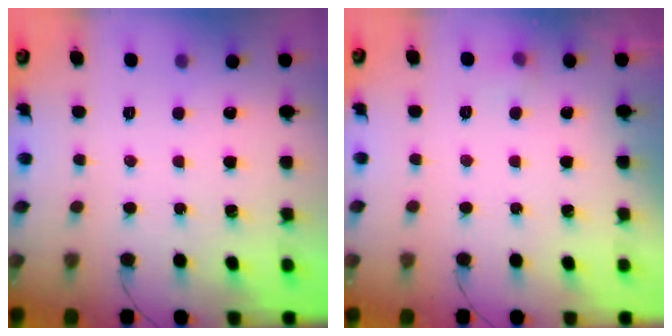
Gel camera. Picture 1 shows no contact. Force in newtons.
{"total": 3.6, "press": 3.3, "slide": 1.4}